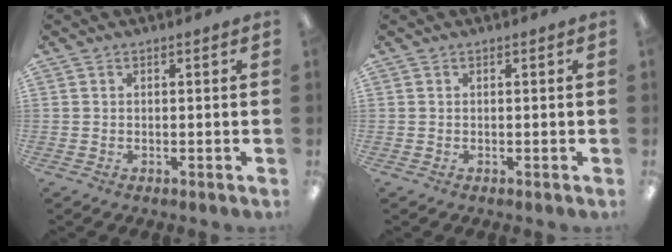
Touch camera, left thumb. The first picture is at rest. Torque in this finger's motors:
{"motor_torque": [0.00, 0.00, 0.00, 0.00, 0.00]}